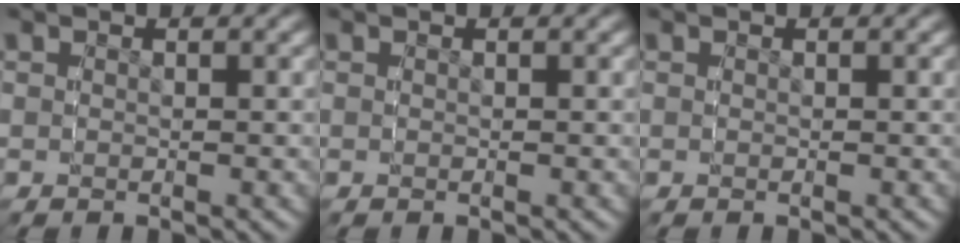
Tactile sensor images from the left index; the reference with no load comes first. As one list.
[{"total": 0.0}, {"total": 0.0}]